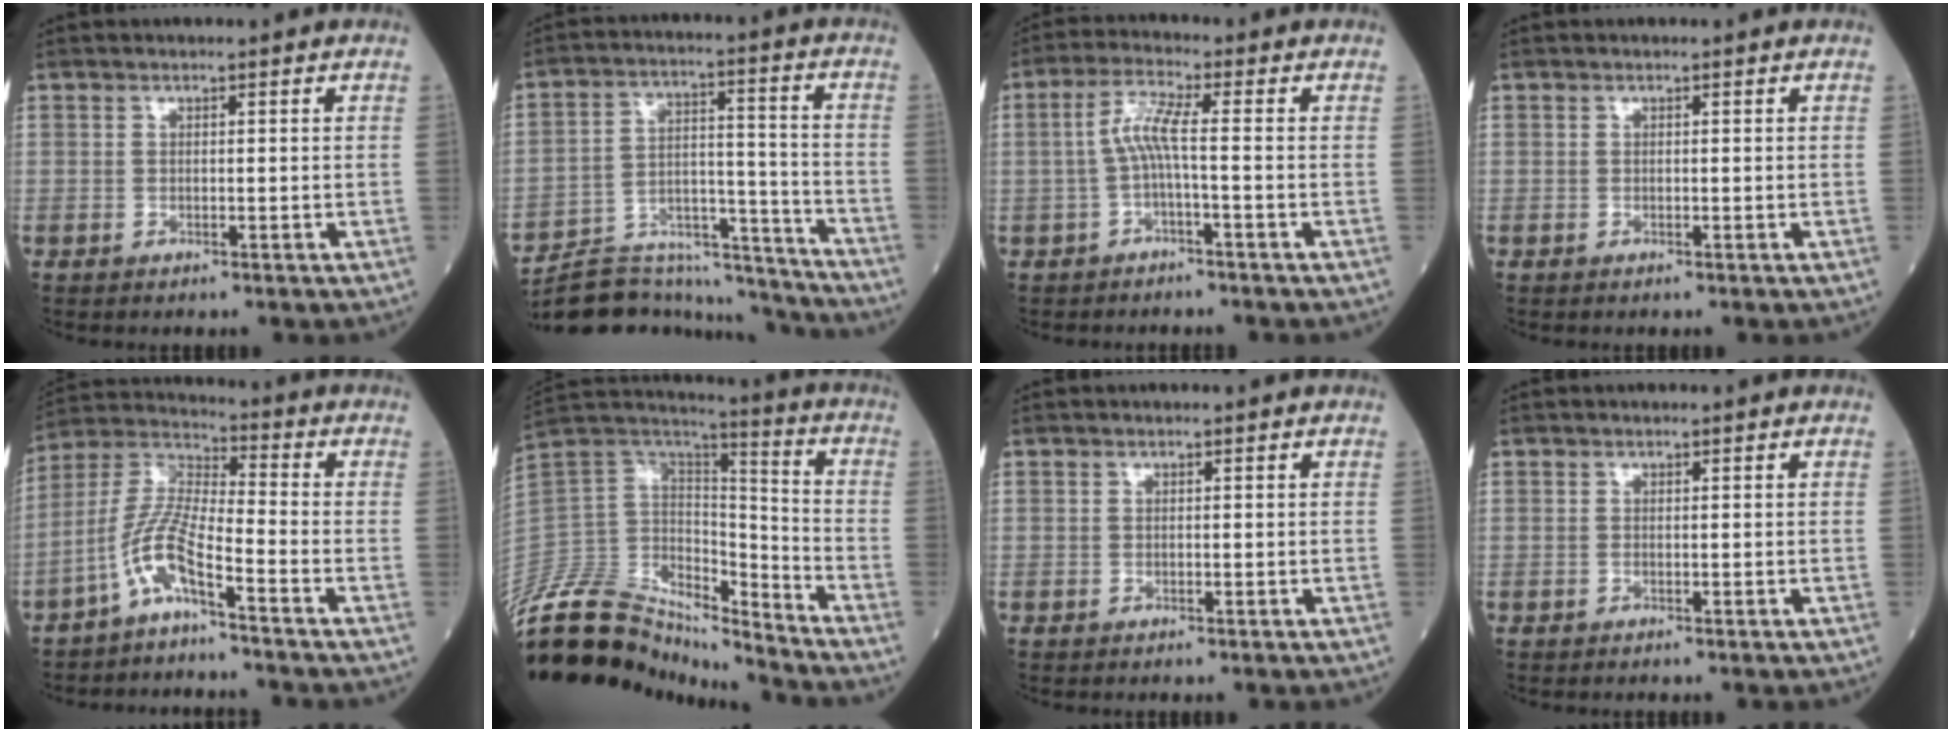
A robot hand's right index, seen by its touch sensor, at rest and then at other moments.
{"total": 17.0, "force": [-16.6, 2.6, 2.4], "torque": [-0.036, 0.046, -0.257]}
{"total": 4.8, "force": [-0.7, 0.1, 4.8], "torque": [-0.102, 0.015, -0.012]}
{"total": 0.0}
{"total": 8.2, "force": [-4.9, 0.8, 6.5], "torque": [-0.156, 0.005, -0.103]}
{"total": 21.0, "force": [-19.0, 6.7, 5.7], "torque": [-0.132, 0.053, -0.331]}
{"total": 0.0}
{"total": 0.0}